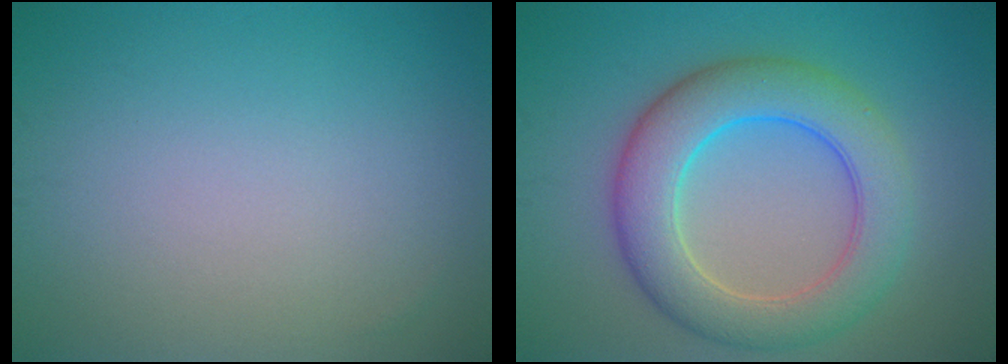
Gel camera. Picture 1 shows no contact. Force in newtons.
{"total": 7.6, "press": 7.6, "slide": 0.1}